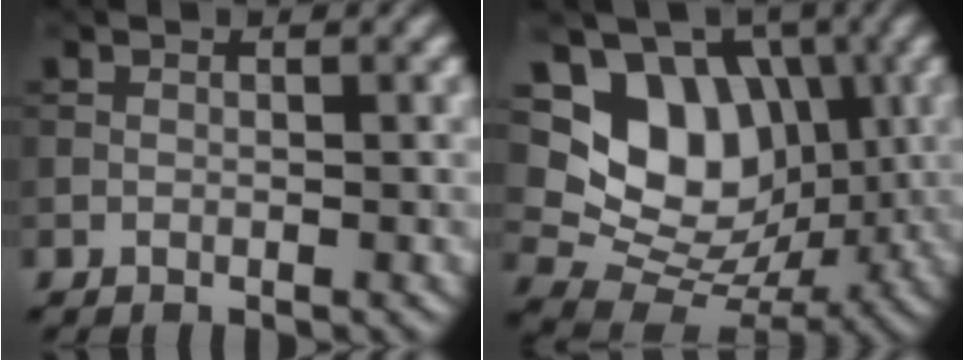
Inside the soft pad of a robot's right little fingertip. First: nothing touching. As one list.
[{"total": 9.4, "force": [2.1, 7.2, 5.7], "torque": [-0.101, -0.018, 0.030]}]